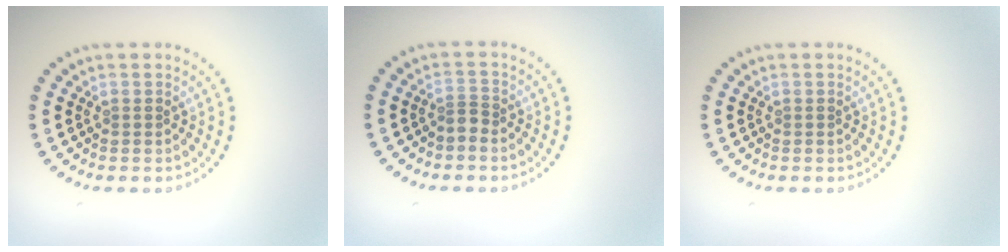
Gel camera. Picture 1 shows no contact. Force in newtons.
{"total": 0.9, "press": 0.5, "slide": 0.7}
{"total": 0.0}